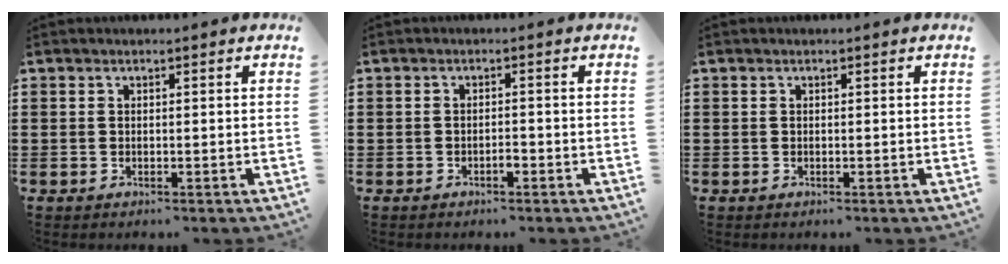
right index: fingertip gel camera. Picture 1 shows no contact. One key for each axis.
{"total": 1.4, "fx": -0.8, "fy": 0.4, "fz": 1.1, "tx": -0.024, "ty": -0.002, "tz": -0.014}
{"total": 0.0}